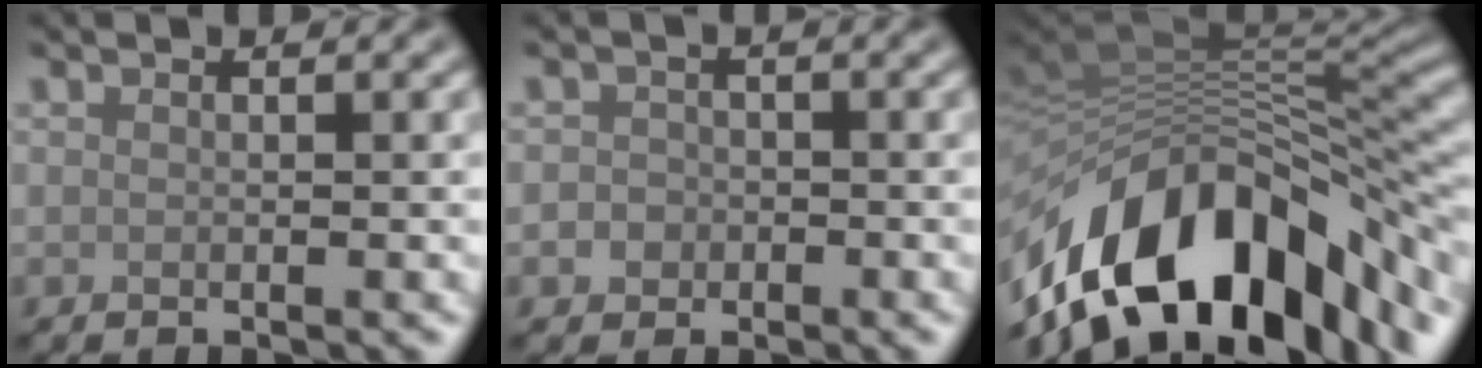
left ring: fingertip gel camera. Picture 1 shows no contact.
{"total": 1.9, "force": [-0.6, 1.7, 0.4], "torque": [0.014, 0.004, -0.020]}
{"total": 14.7, "force": [-6.1, 7.7, 10.9], "torque": [-0.184, 0.008, -0.100]}